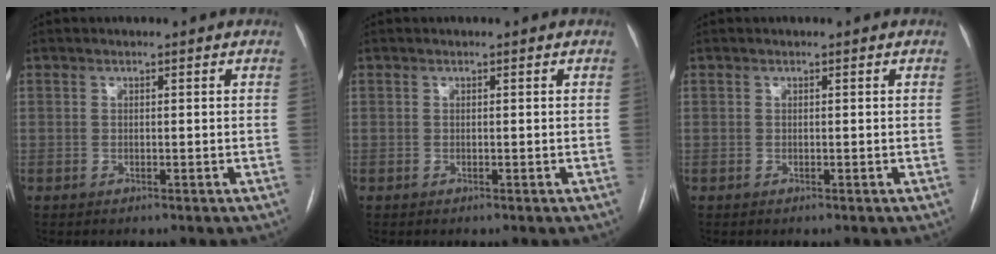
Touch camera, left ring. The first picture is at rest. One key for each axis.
{"total": 0.0}
{"total": 0.0}